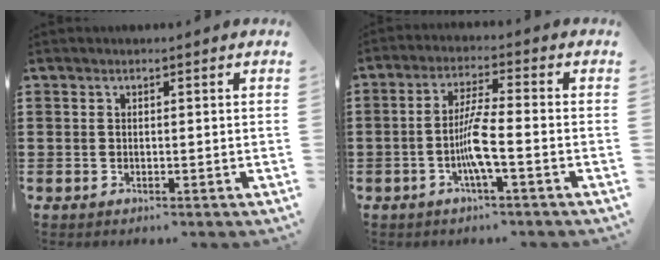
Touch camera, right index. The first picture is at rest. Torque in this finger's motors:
{"motor_torque": [0.46, -0.32, 0.36, 0.06]}